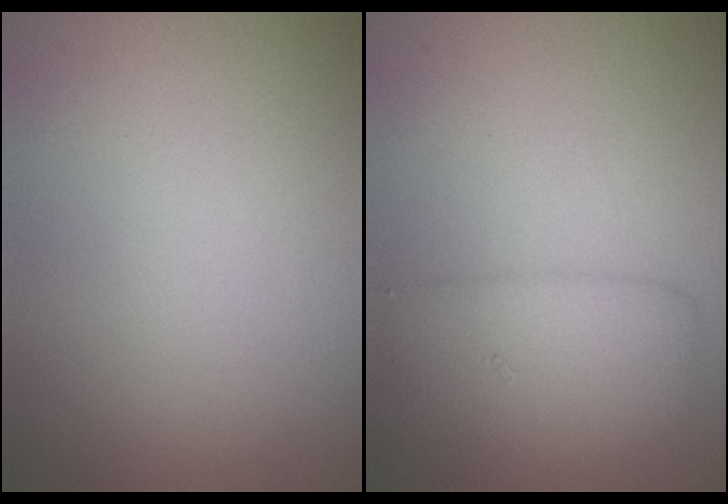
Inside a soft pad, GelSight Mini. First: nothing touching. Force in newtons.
{"total": 3.6, "press": 3.6, "slide": 0.2}